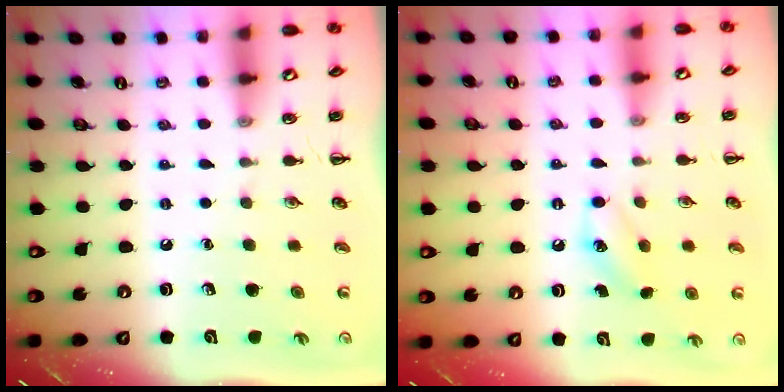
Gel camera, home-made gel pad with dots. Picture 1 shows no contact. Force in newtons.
{"total": 8.0, "press": 7.8, "slide": 1.8}